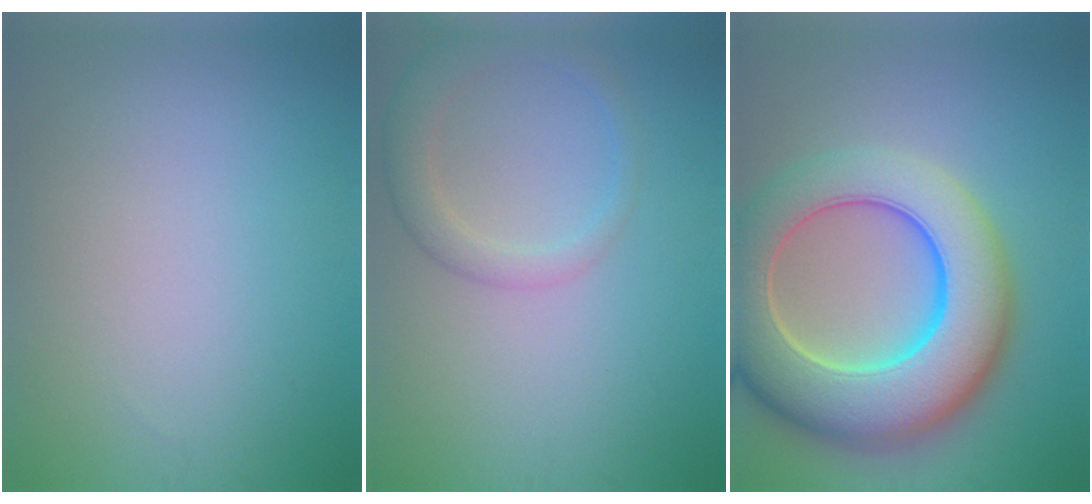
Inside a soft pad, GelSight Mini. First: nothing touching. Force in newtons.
{"total": 2.9, "press": 2.9, "slide": 0.2}
{"total": 12.8, "press": 12.8, "slide": 0.5}